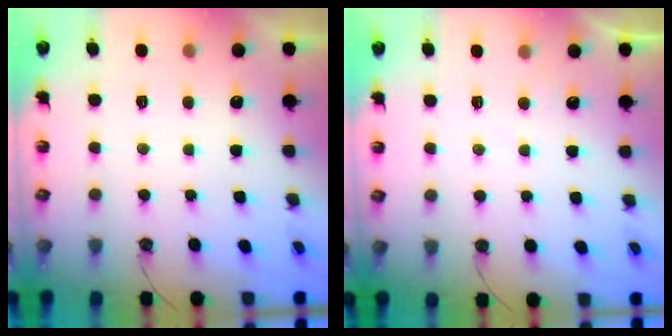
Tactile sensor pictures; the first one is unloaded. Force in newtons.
{"total": 2.3, "press": 2.2, "slide": 0.3}